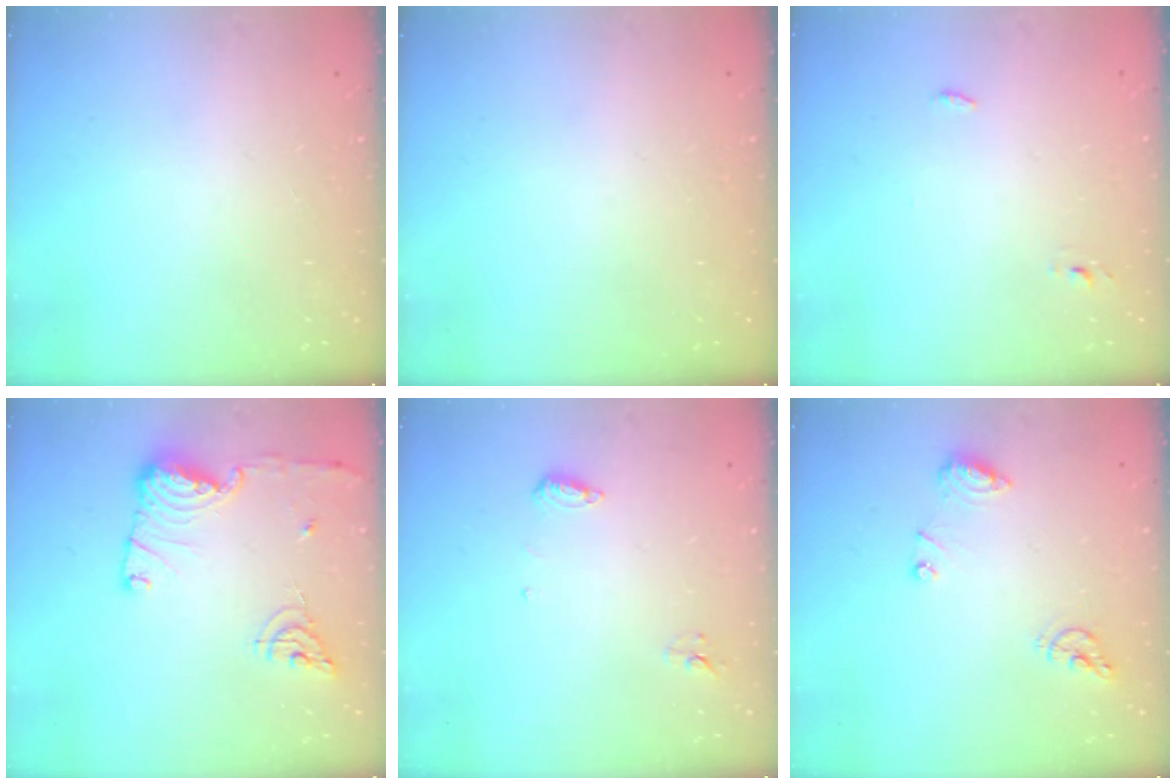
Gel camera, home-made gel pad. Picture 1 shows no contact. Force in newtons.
{"total": 0.0}
{"total": 2.8, "press": 2.6, "slide": 0.9}
{"total": 13.7, "press": 13.6, "slide": 1.5}
{"total": 5.3, "press": 5.1, "slide": 1.3}
{"total": 9.6, "press": 9.6, "slide": 1.1}